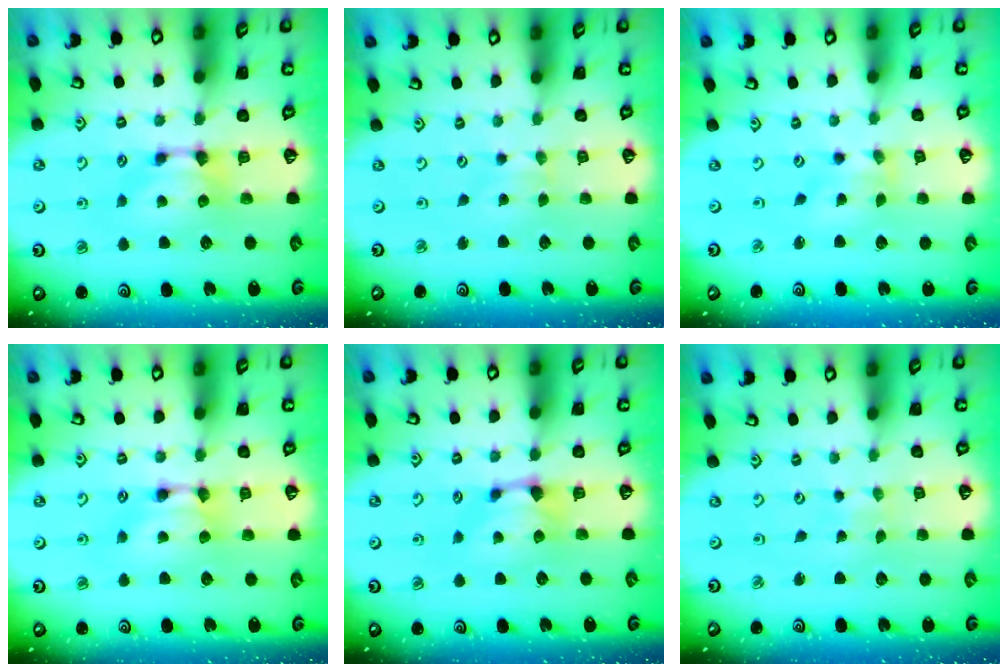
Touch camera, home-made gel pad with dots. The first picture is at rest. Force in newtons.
{"total": 2.1, "press": 1.6, "slide": 1.4}
{"total": 2.2, "press": 2.0, "slide": 1.0}
{"total": 1.8, "press": 1.8, "slide": 0.1}
{"total": 1.0, "press": 0.3, "slide": 0.9}
{"total": 5.9, "press": 5.9, "slide": 0.3}